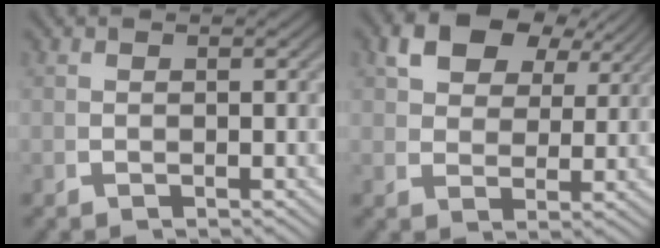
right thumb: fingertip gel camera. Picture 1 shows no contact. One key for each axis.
{"total": 6.8, "fx": 4.6, "fy": 3.3, "fz": 3.7, "tx": -0.069, "ty": 0.011, "tz": 0.082}